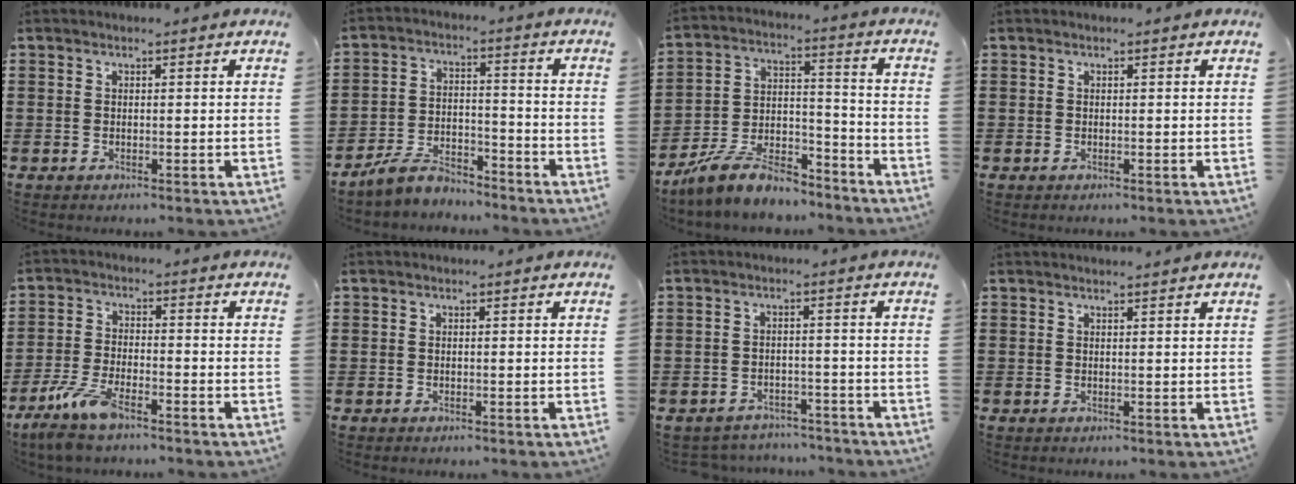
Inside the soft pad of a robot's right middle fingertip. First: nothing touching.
{"total": 6.3, "force": [-5.8, 1.8, 1.6], "torque": [-0.038, 0.011, -0.115]}
{"total": 9.5, "force": [-8.2, 2.9, 3.7], "torque": [-0.073, 0.027, -0.159]}
{"total": 0.0}
{"total": 6.9, "force": [-5.1, 1.7, 4.4], "torque": [-0.110, -0.014, -0.101]}
{"total": 0.0}
{"total": 2.9, "force": [-2.9, 0.5, -0.2], "torque": [-0.005, 0.000, -0.064]}
{"total": 0.9, "force": [0.9, -0.2, 0.1], "torque": [-0.002, -0.003, 0.018]}